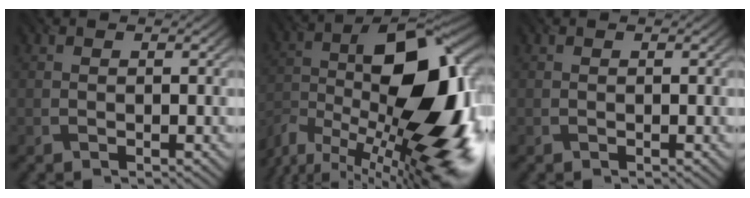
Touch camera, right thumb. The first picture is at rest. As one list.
[{"total": 18.1, "force": [-6.0, 9.0, 14.5], "torque": [-0.249, -0.002, -0.116]}, {"total": 0.0}]